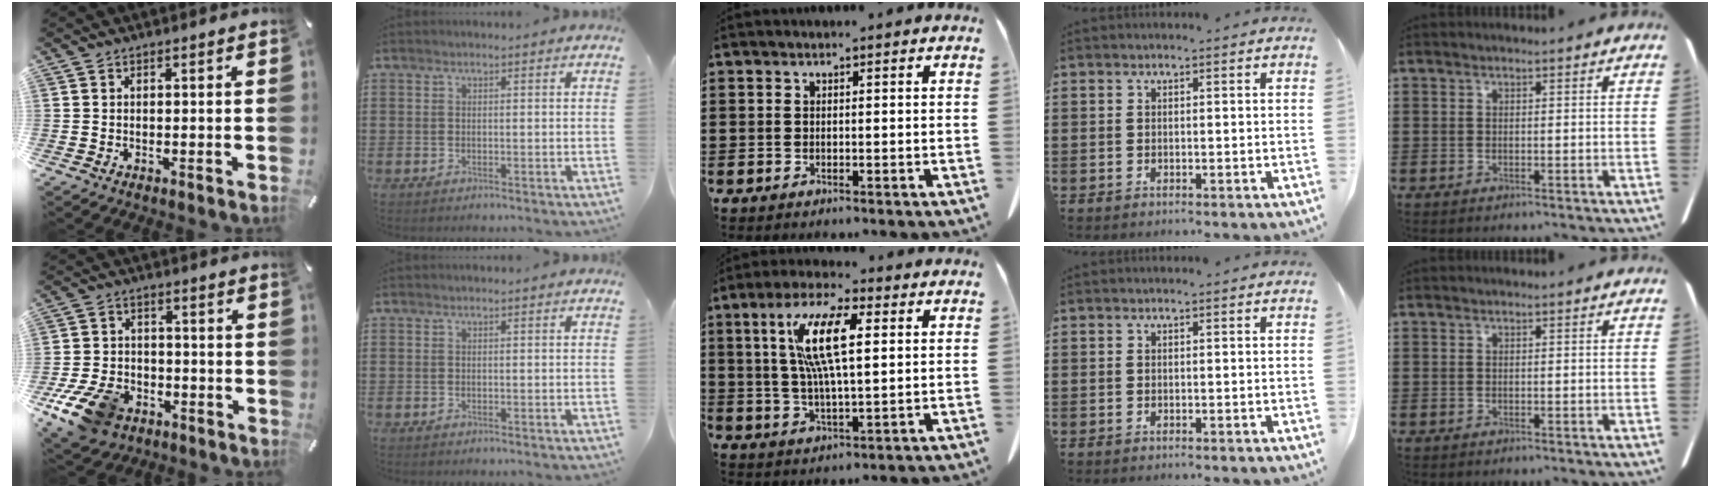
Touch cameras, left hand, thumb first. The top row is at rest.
{"thumb": {"total": 12.5, "force": [-7.1, 8.0, 6.4], "torque": [-0.131, 0.044, -0.127]}, "middle": {"total": 11.3, "force": [3.6, 3.5, 10.1], "torque": [-0.214, 0.008, 0.057]}}